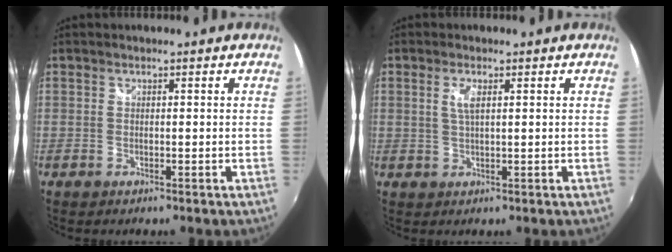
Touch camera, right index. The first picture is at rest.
{"total": 2.4, "force": [0.8, 0.6, 2.2], "torque": [-0.044, 0.000, 0.014]}